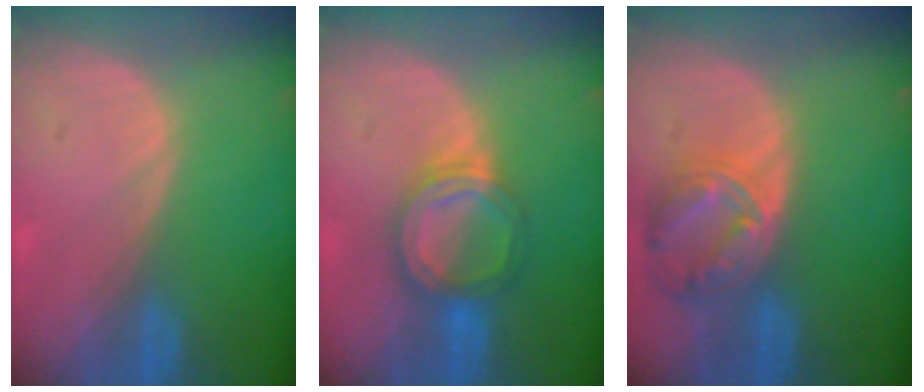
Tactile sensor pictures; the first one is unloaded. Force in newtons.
{"total": 6.5, "press": 5.8, "slide": 3.0}
{"total": 8.1, "press": 7.1, "slide": 4.0}